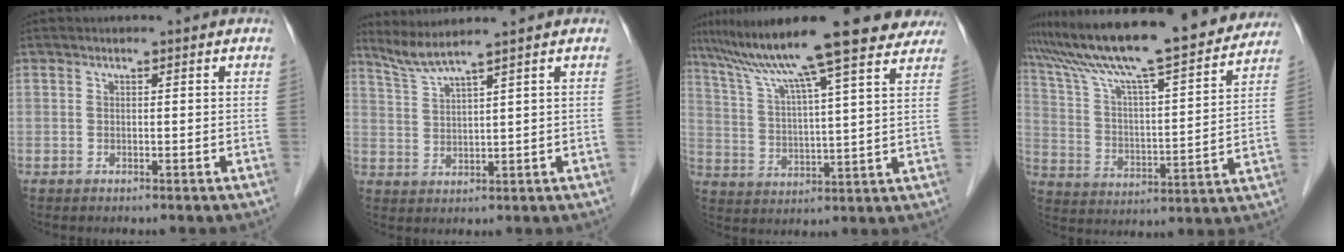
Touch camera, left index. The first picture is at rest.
{"total": 4.4, "force": [3.8, -1.6, 1.5], "torque": [-0.041, -0.003, 0.086]}
{"total": 22.4, "force": [18.3, 1.5, 12.9], "torque": [-0.212, 0.022, 0.265]}
{"total": 25.0, "force": [22.0, 2.1, 11.7], "torque": [-0.201, -0.004, 0.326]}